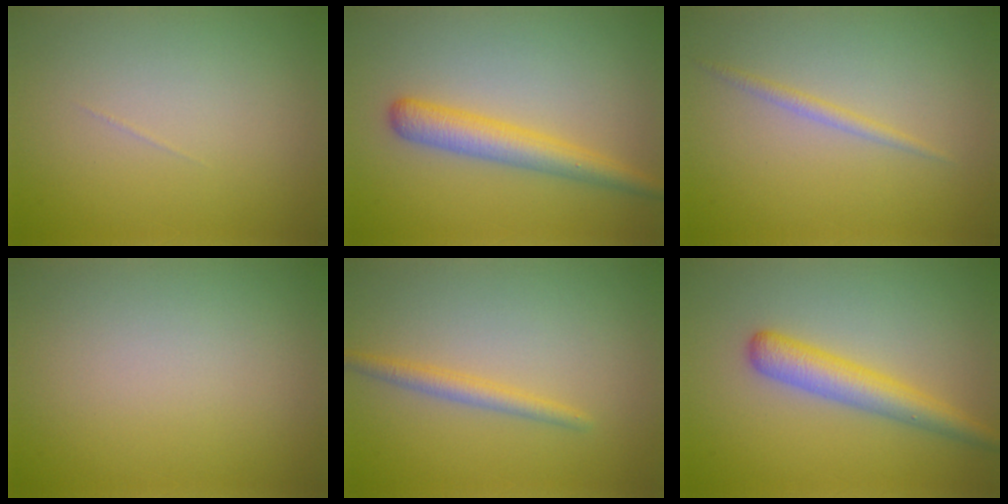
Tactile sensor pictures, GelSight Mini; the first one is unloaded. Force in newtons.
{"total": 3.7, "press": 3.7, "slide": 0.1}
{"total": 1.0, "press": 1.0, "slide": 0.0}
{"total": 0.0}
{"total": 1.8, "press": 1.8, "slide": 0.1}
{"total": 3.8, "press": 3.8, "slide": 0.1}